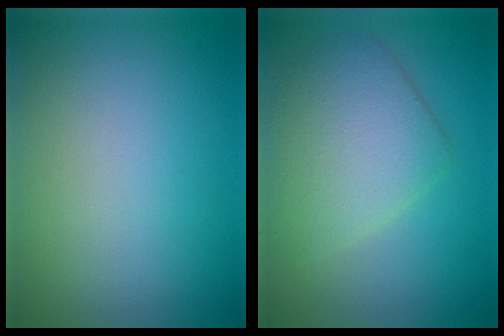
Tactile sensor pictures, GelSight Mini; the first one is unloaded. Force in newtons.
{"total": 4.9, "press": 4.9, "slide": 0.2}